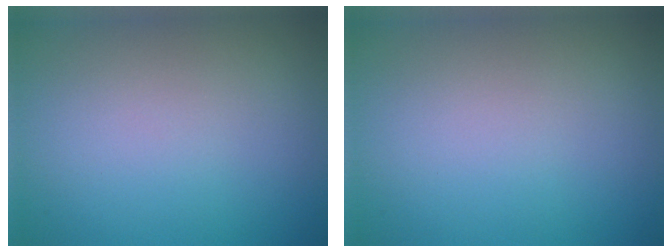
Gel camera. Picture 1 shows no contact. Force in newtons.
{"total": 0.0}